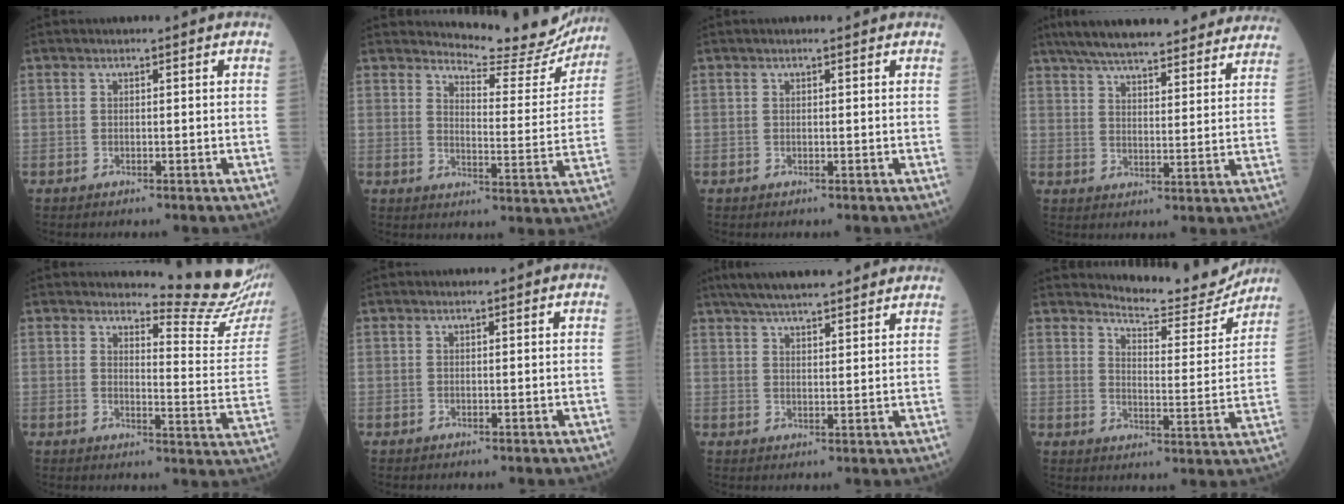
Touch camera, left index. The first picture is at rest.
{"total": 13.2, "force": [13.0, 1.5, 1.7], "torque": [-0.015, -0.064, 0.152]}
{"total": 0.9, "force": [0.7, 0.1, 0.5], "torque": [-0.011, 0.008, 0.009]}
{"total": 27.6, "force": [24.3, 4.8, 12.1], "torque": [-0.191, 0.002, 0.311]}
{"total": 12.5, "force": [12.1, -0.7, 2.9], "torque": [-0.032, -0.110, 0.127]}
{"total": 0.0}
{"total": 15.2, "force": [13.1, 2.3, 7.3], "torque": [-0.116, 0.036, 0.189]}
{"total": 10.8, "force": [10.8, 0.9, 0.8], "torque": [-0.010, -0.030, 0.139]}